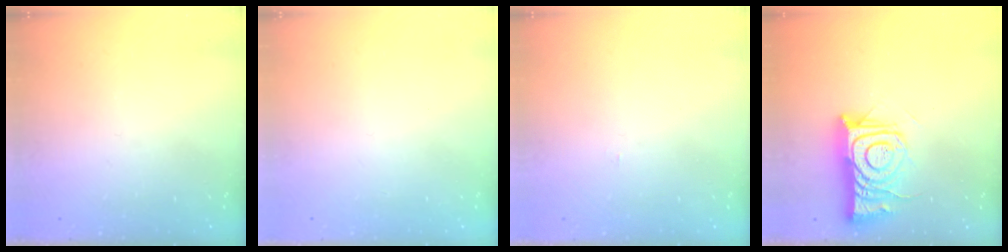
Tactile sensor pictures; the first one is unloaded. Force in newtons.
{"total": 1.5, "press": 1.5, "slide": 0.1}
{"total": 2.2, "press": 2.2, "slide": 0.3}
{"total": 11.6, "press": 11.5, "slide": 1.0}